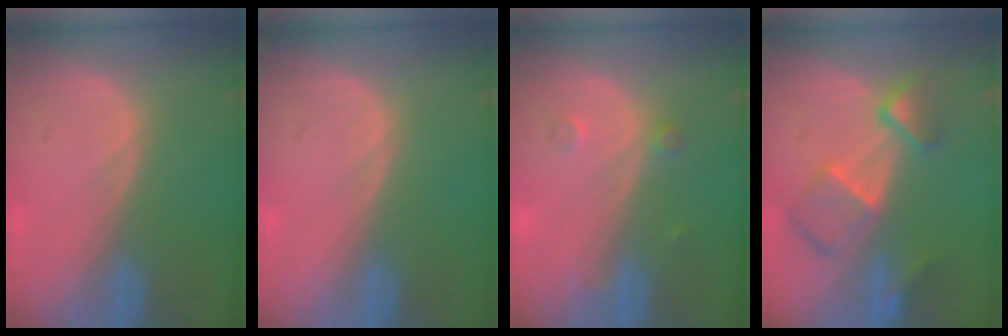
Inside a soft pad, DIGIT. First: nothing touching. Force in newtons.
{"total": 0.0}
{"total": 1.5, "press": 1.5, "slide": 0.1}
{"total": 7.9, "press": 6.8, "slide": 3.9}